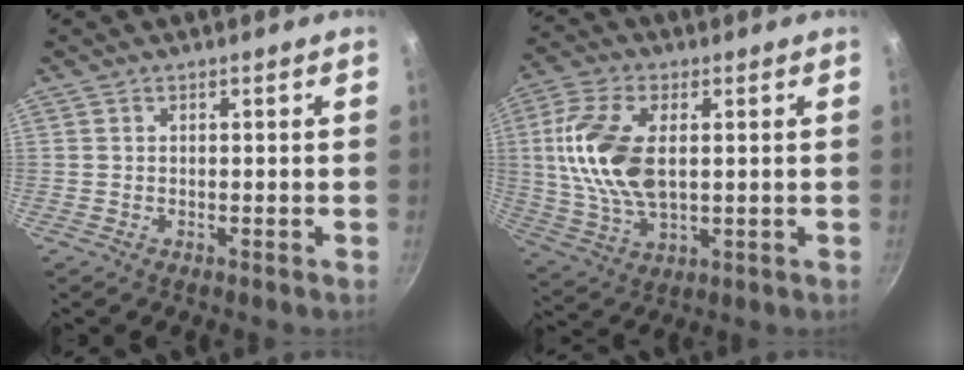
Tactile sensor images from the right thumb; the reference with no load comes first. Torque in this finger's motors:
{"motor_torque": [-0.58, 1.34, 0.96, 0.85, 0.50]}